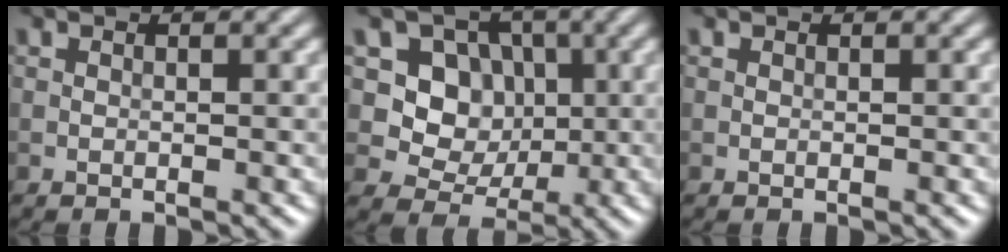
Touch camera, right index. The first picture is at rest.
{"total": 6.1, "force": [1.1, 5.3, 2.7], "torque": [-0.041, -0.002, 0.017]}
{"total": 0.0}